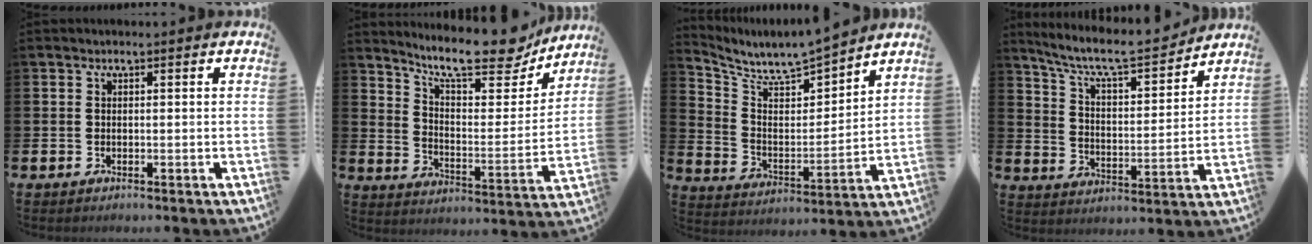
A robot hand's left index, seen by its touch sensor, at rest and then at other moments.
{"total": 12.8, "force": [11.2, 3.0, 5.4], "torque": [-0.108, -0.078, 0.192]}
{"total": 6.5, "force": [6.4, 0.6, 1.3], "torque": [-0.059, -0.060, 0.106]}
{"total": 8.6, "force": [7.7, 1.5, 3.3], "torque": [-0.092, -0.053, 0.131]}